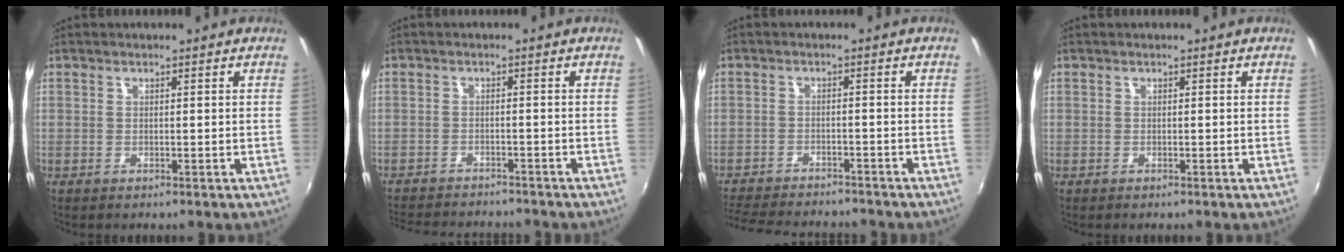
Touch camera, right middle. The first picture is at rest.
{"total": 10.8, "force": [-9.8, 2.5, 3.8], "torque": [-0.095, -0.011, -0.149]}
{"total": 13.4, "force": [-12.0, 3.1, 5.2], "torque": [-0.121, -0.015, -0.182]}
{"total": 0.0}